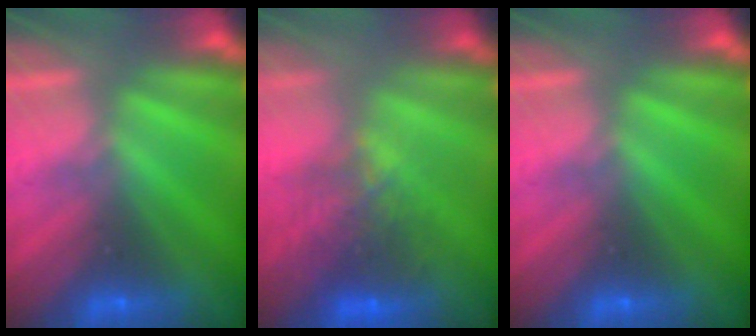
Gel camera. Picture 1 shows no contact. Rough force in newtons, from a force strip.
{"total": 7.8}
{"total": 0.0}